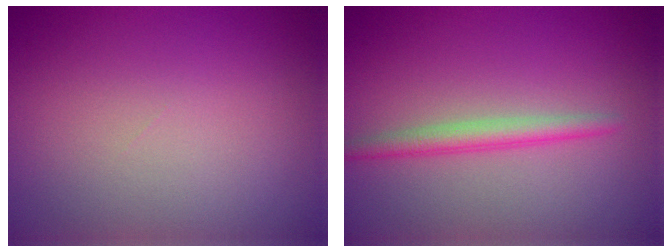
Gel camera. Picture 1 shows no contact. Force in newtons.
{"total": 2.1, "press": 2.1, "slide": 0.1}